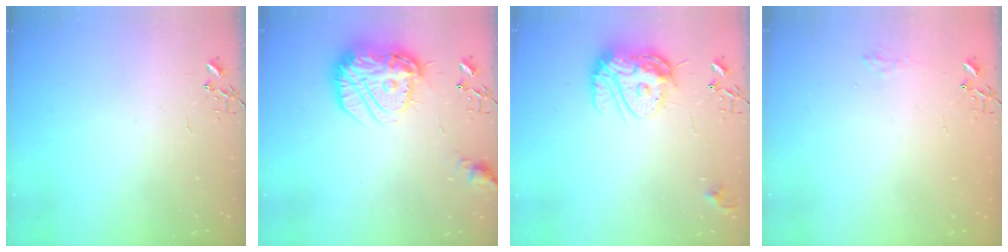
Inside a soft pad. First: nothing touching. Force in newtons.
{"total": 19.7, "press": 19.7, "slide": 1.5}
{"total": 13.1, "press": 13.1, "slide": 1.2}
{"total": 6.6, "press": 6.6, "slide": 0.8}